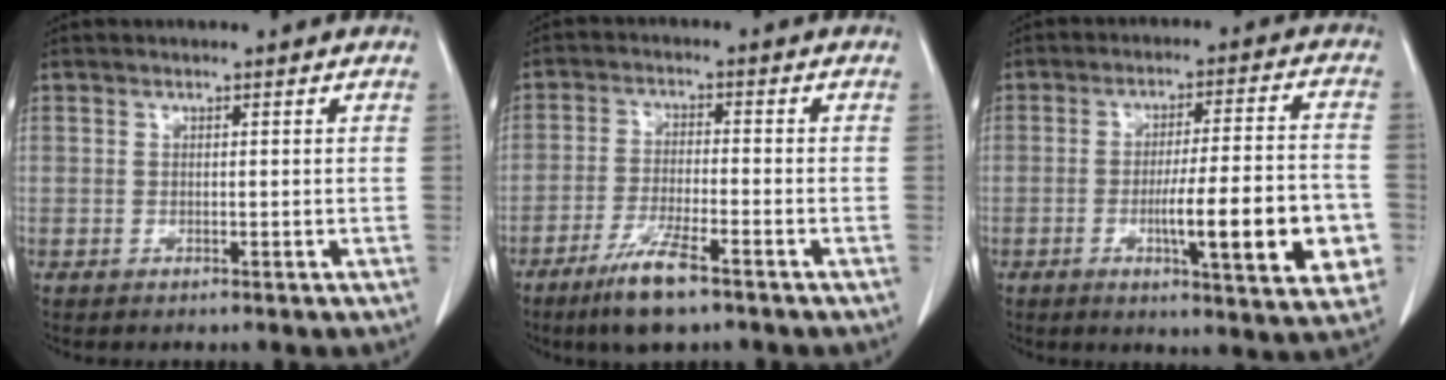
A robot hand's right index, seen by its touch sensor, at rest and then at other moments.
{"total": 7.6, "force": [-5.1, 0.9, 5.6], "torque": [-0.113, -0.015, -0.091]}
{"total": 15.1, "force": [-4.1, 2.0, 14.4], "torque": [-0.184, 0.002, -0.053]}